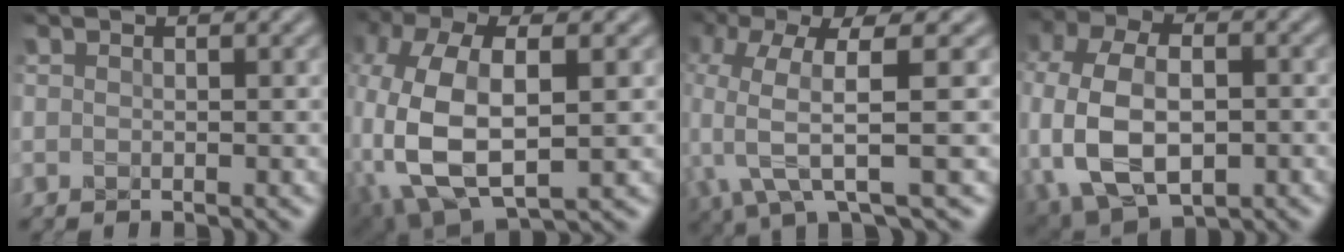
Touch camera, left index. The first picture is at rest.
{"total": 11.3, "force": [-0.7, 6.5, 9.2], "torque": [-0.221, 0.000, -0.012]}
{"total": 7.3, "force": [0.1, 2.0, 7.0], "torque": [-0.151, -0.004, -0.002]}
{"total": 11.5, "force": [-2.0, 8.0, 8.1], "torque": [-0.197, -0.017, -0.027]}